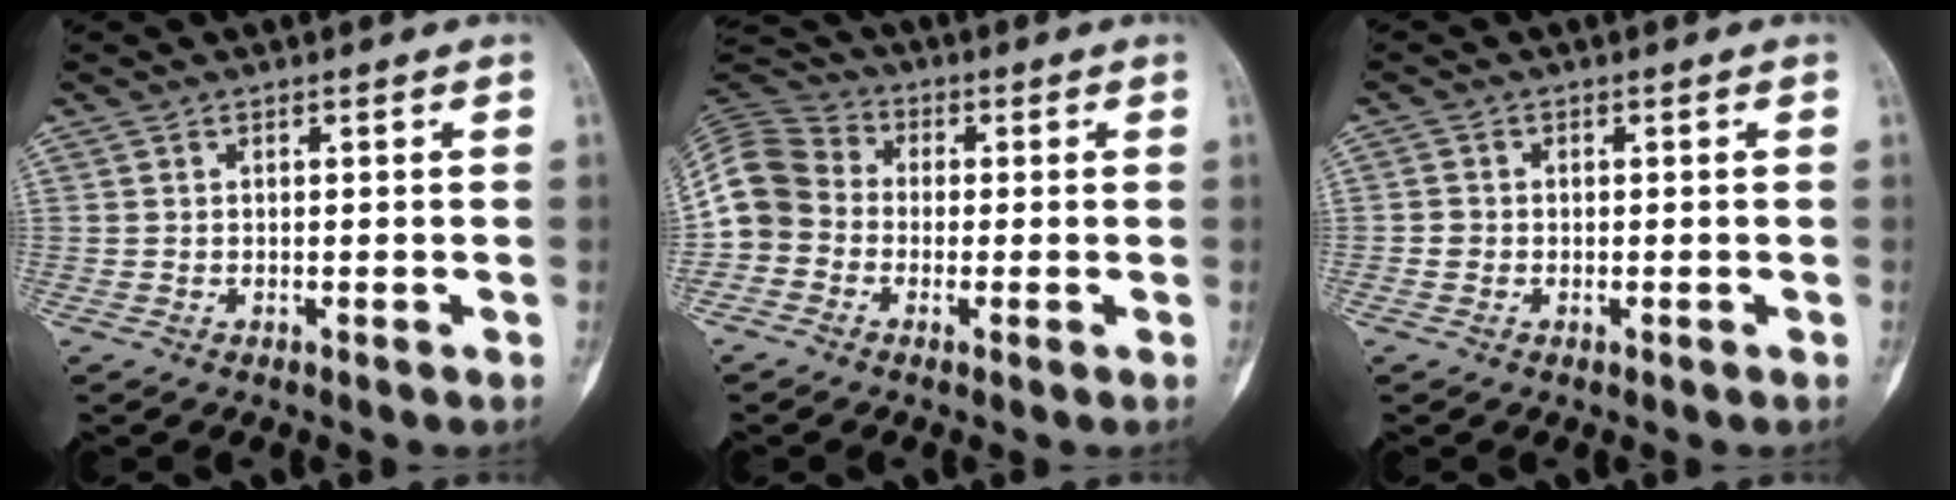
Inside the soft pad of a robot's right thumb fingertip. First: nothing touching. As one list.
[{"total": 10.4, "force": [-1.9, 9.3, 4.2], "torque": [-0.082, 0.039, -0.049]}, {"total": 1.3, "force": [-0.4, 1.2, 0.4], "torque": [-0.003, 0.005, -0.010]}]